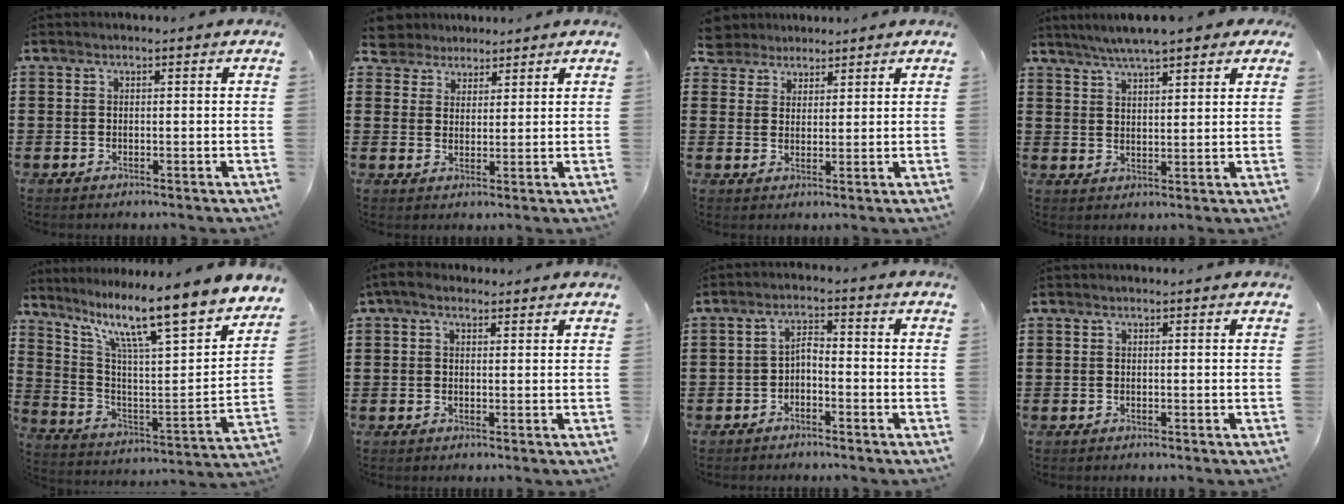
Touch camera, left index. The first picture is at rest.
{"total": 4.1, "force": [3.5, 2.1, -0.2], "torque": [-0.017, 0.000, 0.067]}
{"total": 3.4, "force": [2.9, 1.7, -0.4], "torque": [-0.010, 0.001, 0.055]}
{"total": 5.1, "force": [4.4, 0.6, 2.5], "torque": [-0.062, -0.006, 0.078]}
{"total": 11.6, "force": [8.5, 1.0, 7.8], "torque": [-0.162, -0.072, 0.129]}
{"total": 2.0, "force": [1.0, 1.1, 1.4], "torque": [-0.030, 0.007, 0.018]}
{"total": 2.4, "force": [-1.7, 0.6, 1.5], "torque": [-0.033, 0.011, -0.038]}
{"total": 0.0}